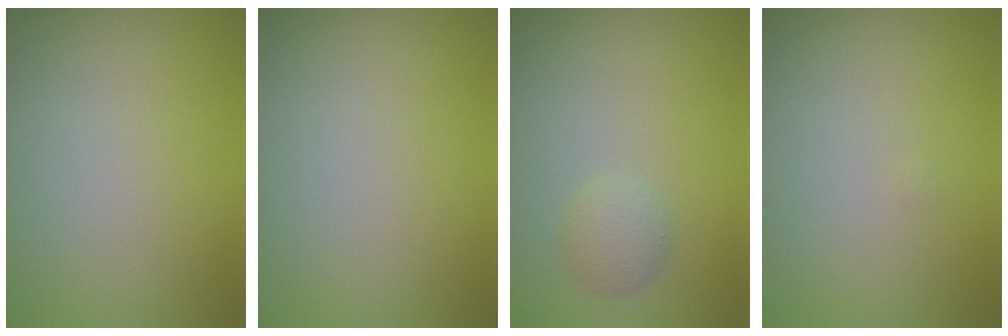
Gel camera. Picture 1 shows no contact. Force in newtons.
{"total": 0.0}
{"total": 1.7, "press": 1.7, "slide": 0.0}
{"total": 0.0}